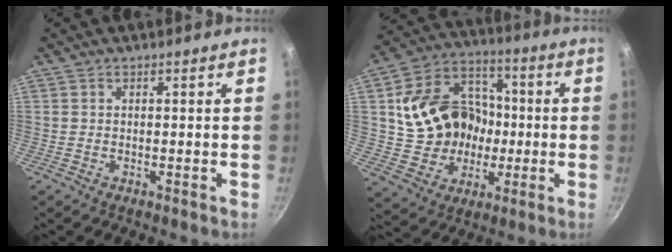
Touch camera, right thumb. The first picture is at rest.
{"total": 18.8, "force": [0.2, 15.7, 10.3], "torque": [-0.145, 0.044, 0.011]}